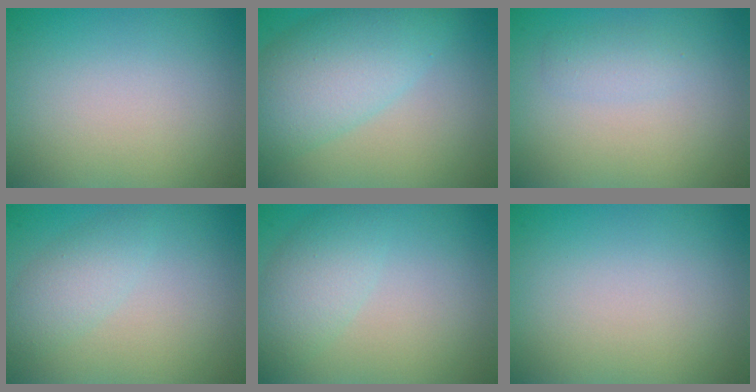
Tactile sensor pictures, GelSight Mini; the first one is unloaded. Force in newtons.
{"total": 7.2, "press": 7.2, "slide": 0.2}
{"total": 1.5, "press": 1.4, "slide": 0.1}
{"total": 2.5, "press": 2.5, "slide": 0.1}
{"total": 3.6, "press": 3.6, "slide": 0.1}
{"total": 0.0}